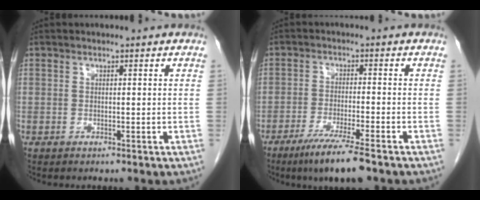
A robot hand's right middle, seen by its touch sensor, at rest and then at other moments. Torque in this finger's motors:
{"motor_torque": [1.23, -0.91, 0.61, 0.15]}